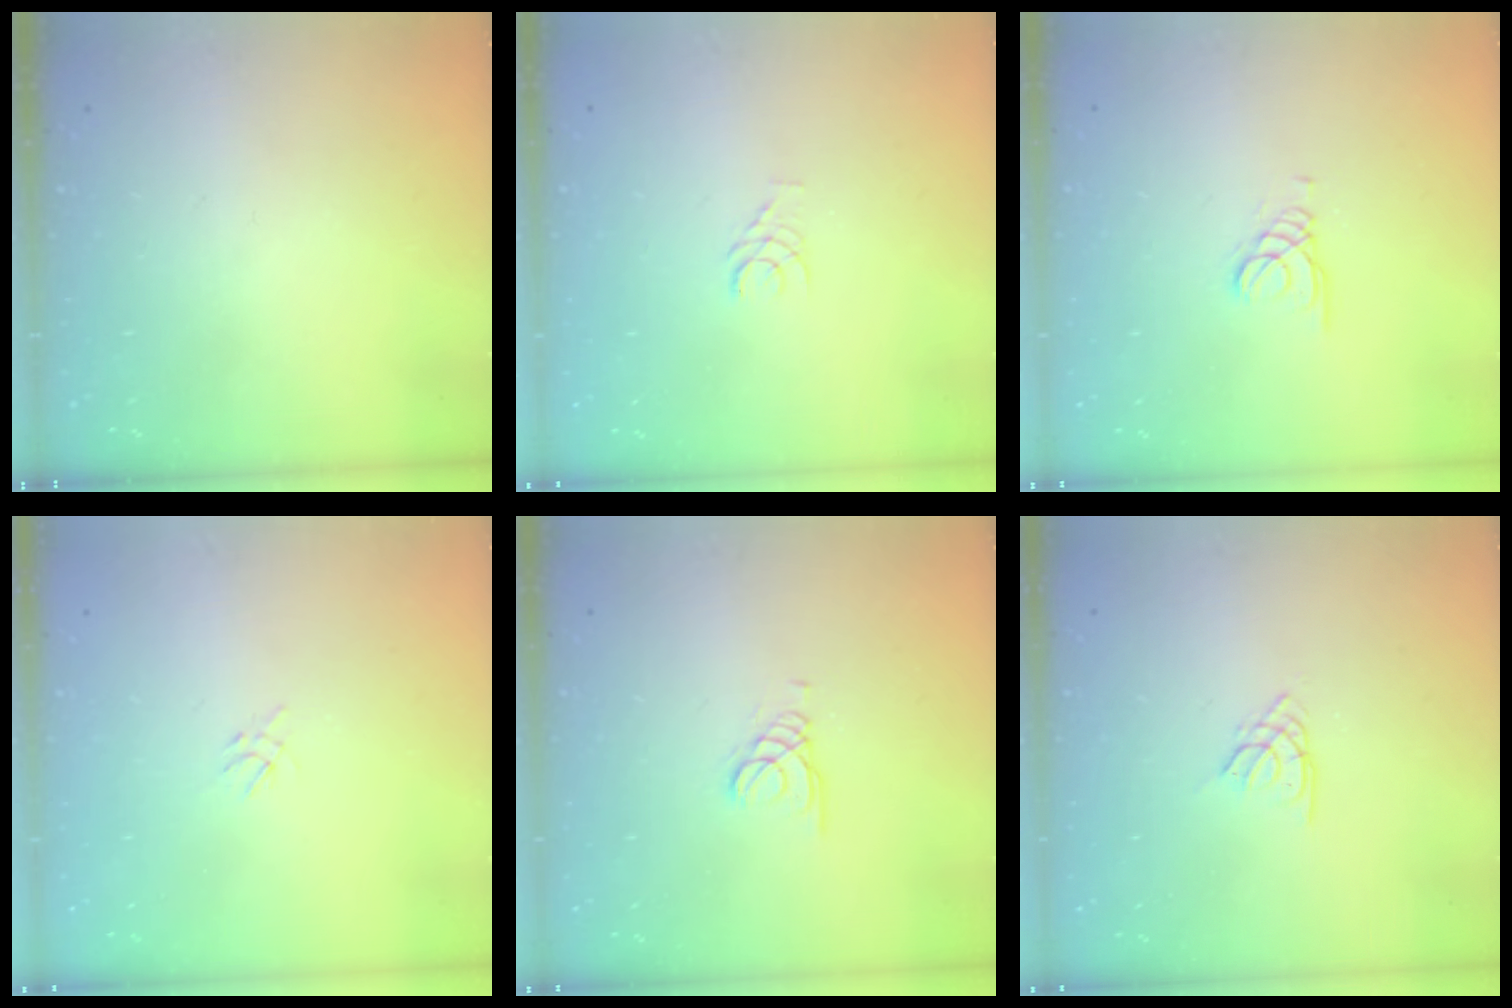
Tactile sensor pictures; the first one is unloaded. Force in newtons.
{"total": 3.6, "press": 3.6, "slide": 0.4}
{"total": 1.3, "press": 1.3, "slide": 0.1}
{"total": 2.2, "press": 2.2, "slide": 0.5}
{"total": 1.3, "press": 1.3, "slide": 0.1}
{"total": 2.5, "press": 2.4, "slide": 0.5}